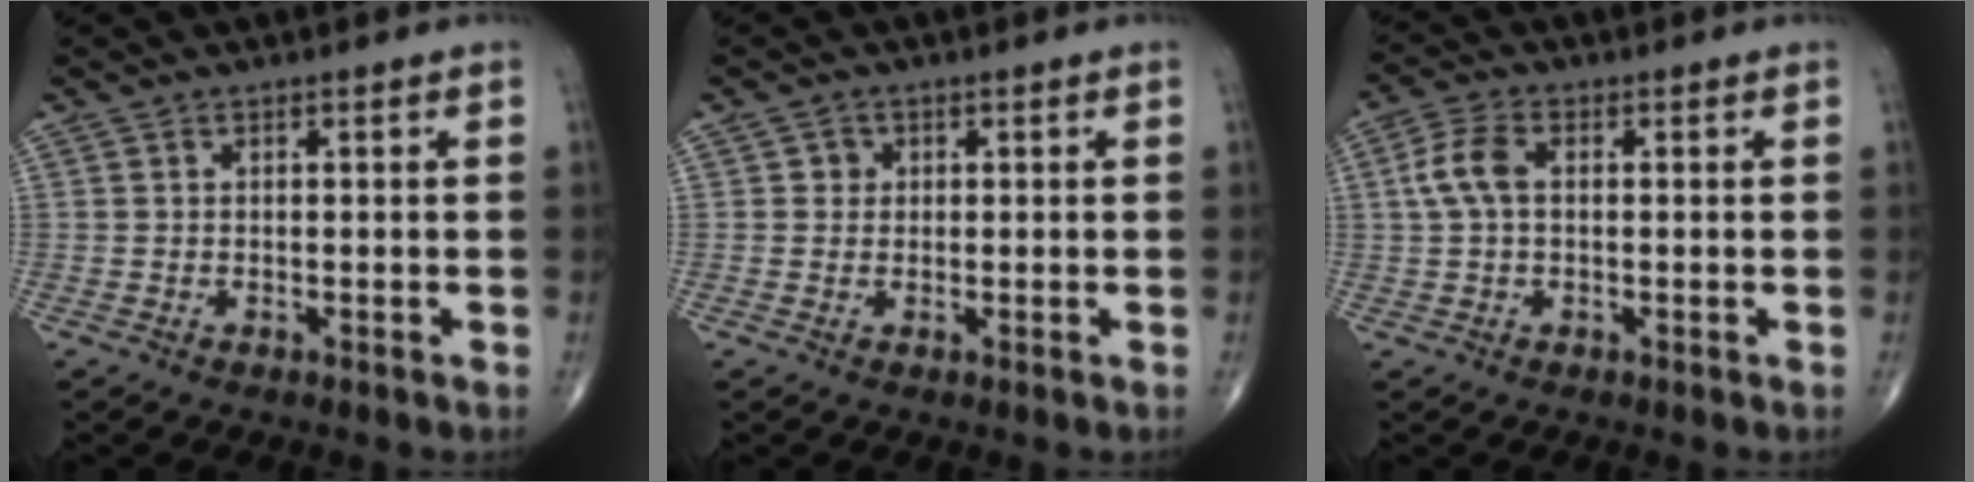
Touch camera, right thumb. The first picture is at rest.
{"total": 1.6, "force": [0.3, 1.5, 0.4], "torque": [0.004, 0.002, 0.001]}
{"total": 5.6, "force": [0.7, 3.2, 4.5], "torque": [-0.104, 0.017, 0.009]}